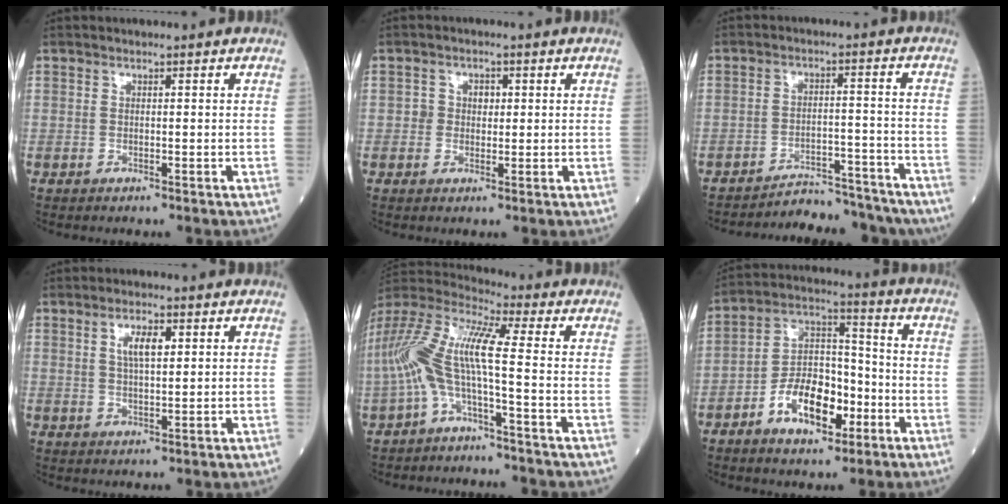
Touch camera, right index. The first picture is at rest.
{"total": 2.5, "force": [0.3, 2.1, 1.3], "torque": [-0.015, 0.008, 0.003]}
{"total": 10.9, "force": [-10.6, 2.3, 1.0], "torque": [-0.001, 0.024, -0.148]}
{"total": 4.2, "force": [1.5, 1.2, 3.7], "torque": [-0.072, 0.006, 0.027]}
{"total": 11.4, "force": [-2.5, 1.3, 11.1], "torque": [-0.244, 0.036, -0.059]}
{"total": 11.3, "force": [-5.1, 5.6, 8.3], "torque": [-0.157, 0.019, -0.088]}